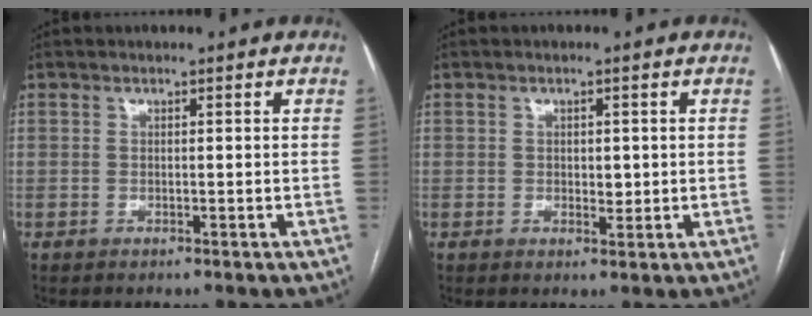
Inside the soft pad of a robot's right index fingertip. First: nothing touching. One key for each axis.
{"total": 2.1, "fx": 0.1, "fy": 1.3, "fz": 1.7, "tx": -0.023, "ty": -0.001, "tz": 0.004}